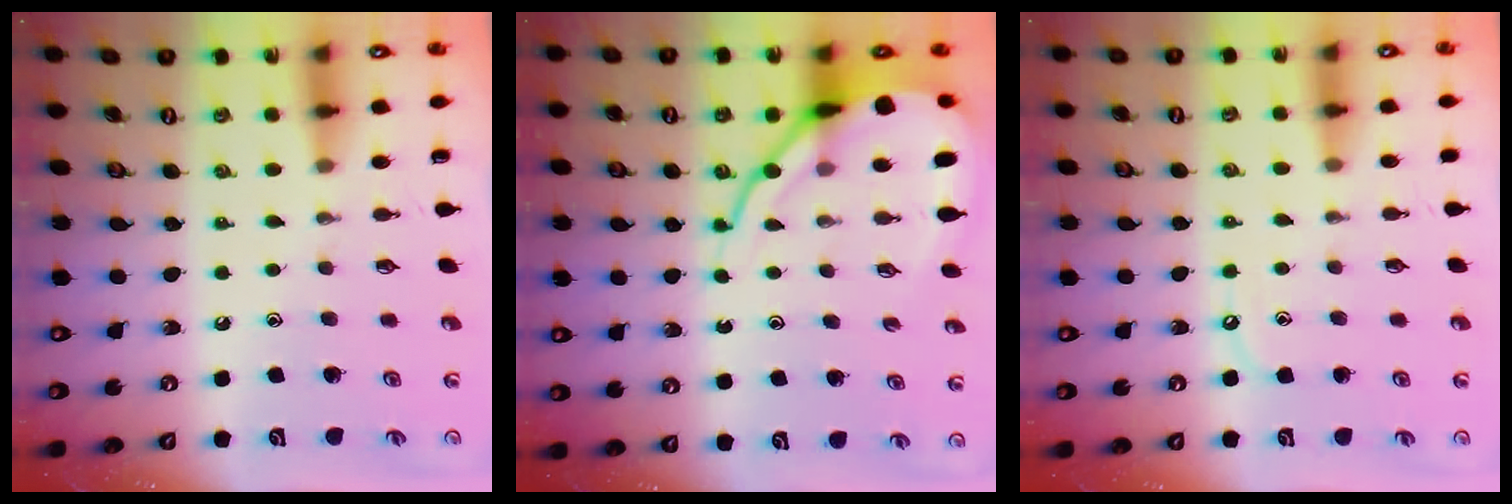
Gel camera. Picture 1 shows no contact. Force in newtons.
{"total": 12.8, "press": 12.7, "slide": 1.2}
{"total": 5.5, "press": 5.5, "slide": 0.7}